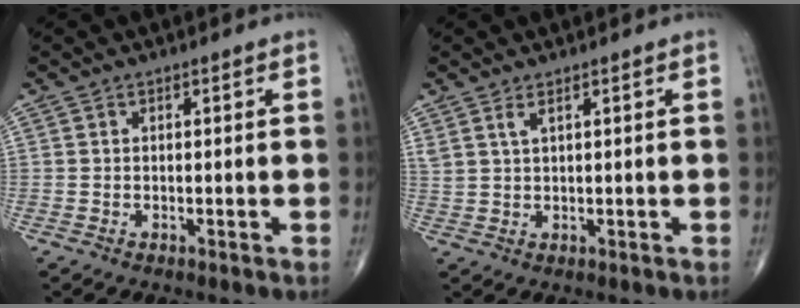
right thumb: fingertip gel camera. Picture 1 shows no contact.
{"total": 2.1, "force": [1.4, 0.5, 1.5], "torque": [-0.036, -0.003, 0.035]}